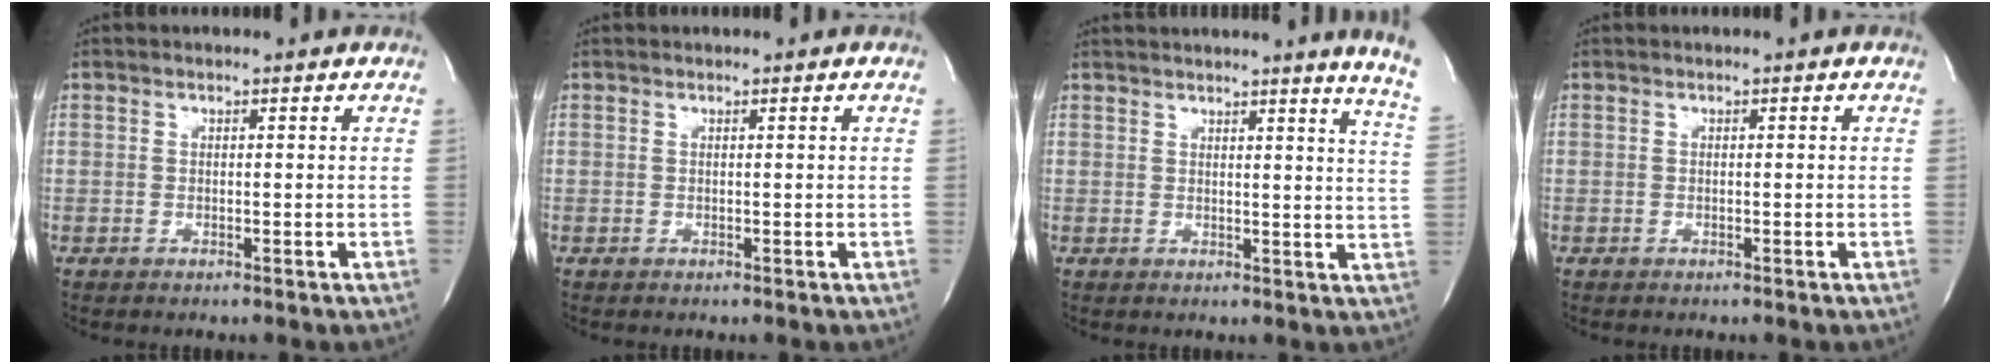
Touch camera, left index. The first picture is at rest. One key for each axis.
{"total": 0.0}
{"total": 10.5, "fx": 9.1, "fy": -1.8, "fz": 5.0, "tx": -0.062, "ty": -0.061, "tz": 0.084}
{"total": 0.0}